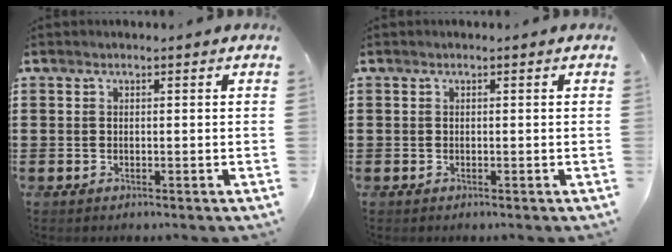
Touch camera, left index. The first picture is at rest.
{"total": 0.0}